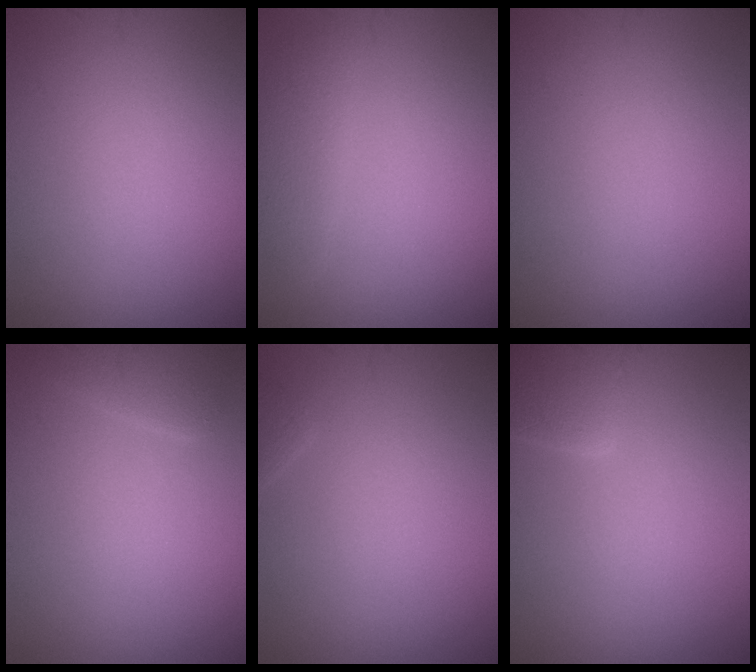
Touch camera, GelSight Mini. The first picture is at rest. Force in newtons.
{"total": 2.2, "press": 2.2, "slide": 0.1}
{"total": 0.0}
{"total": 1.6, "press": 1.6, "slide": 0.2}
{"total": 0.6, "press": 0.6, "slide": 0.1}
{"total": 2.8, "press": 2.8, "slide": 0.2}